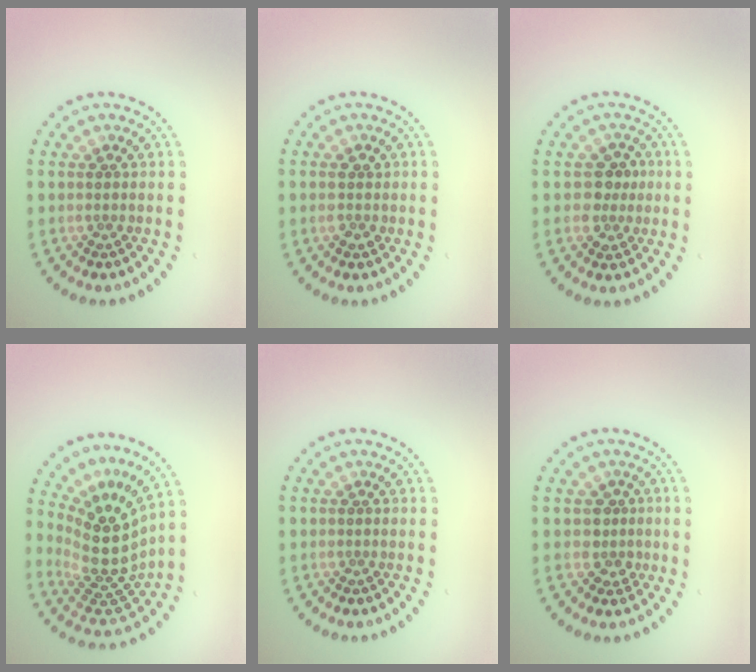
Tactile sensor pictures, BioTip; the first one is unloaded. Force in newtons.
{"total": 1.5, "press": 1.5, "slide": 0.3}
{"total": 2.5, "press": 2.4, "slide": 0.7}
{"total": 5.4, "press": 3.9, "slide": 3.8}
{"total": 0.0}
{"total": 1.8, "press": 1.4, "slide": 1.1}